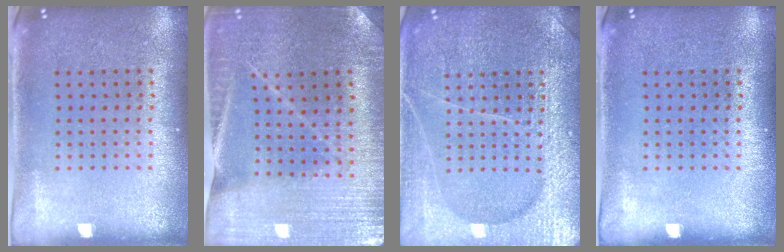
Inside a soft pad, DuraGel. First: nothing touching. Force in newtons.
{"total": 1.7, "press": 1.7, "slide": 0.1}
{"total": 6.6, "press": 6.5, "slide": 0.8}
{"total": 0.0}